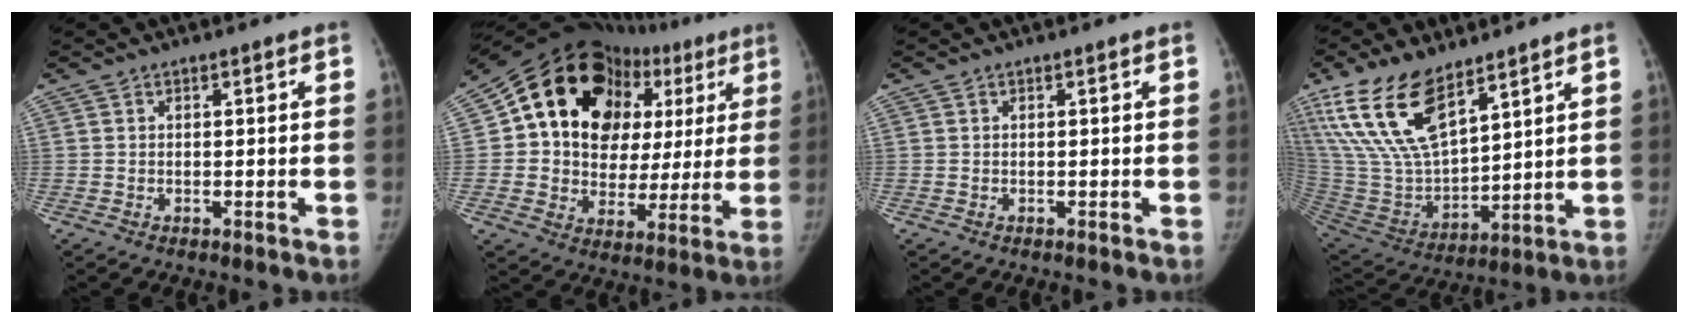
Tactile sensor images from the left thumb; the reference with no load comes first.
{"total": 24.7, "force": [8.0, 18.1, 14.8], "torque": [-0.166, 0.037, 0.131]}
{"total": 0.0}
{"total": 19.7, "force": [12.5, 8.3, 12.8], "torque": [-0.239, -0.055, 0.256]}